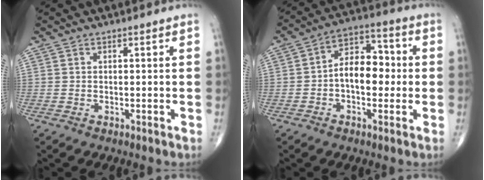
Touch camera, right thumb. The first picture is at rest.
{"total": 10.1, "force": [-0.7, 6.3, 7.9], "torque": [-0.096, 0.032, -0.022]}